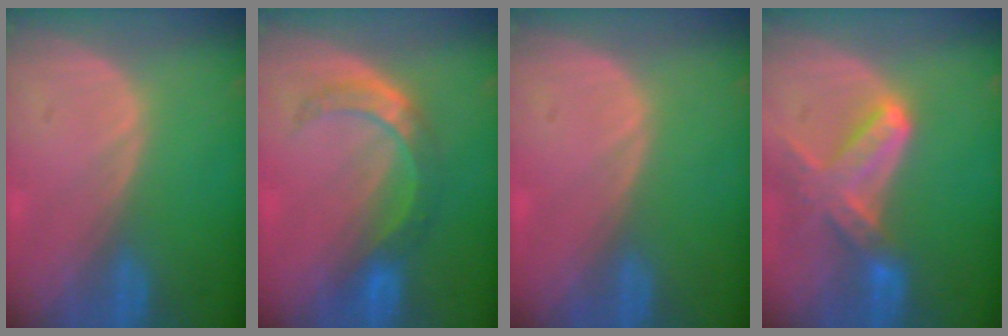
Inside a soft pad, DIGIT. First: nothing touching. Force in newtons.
{"total": 5.7, "press": 5.7, "slide": 0.2}
{"total": 0.6, "press": 0.1, "slide": 0.6}
{"total": 7.4, "press": 6.7, "slide": 3.2}